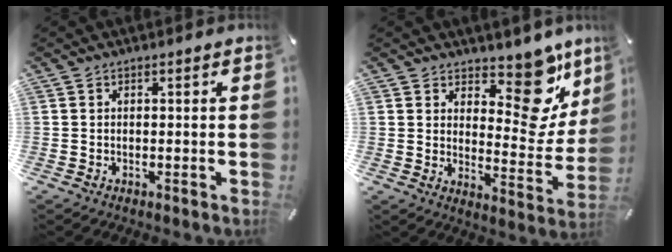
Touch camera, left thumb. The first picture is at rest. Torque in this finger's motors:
{"motor_torque": [0.29, 0.19, 0.26, -0.17, 0.04]}